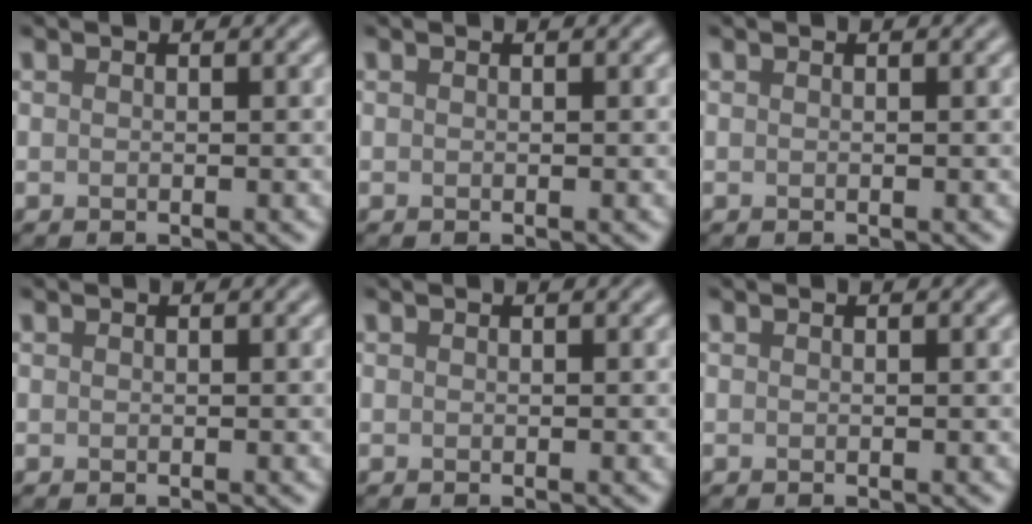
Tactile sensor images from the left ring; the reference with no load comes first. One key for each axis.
{"total": 0.0}
{"total": 0.0}
{"total": 0.0}
{"total": 0.0}
{"total": 0.0}